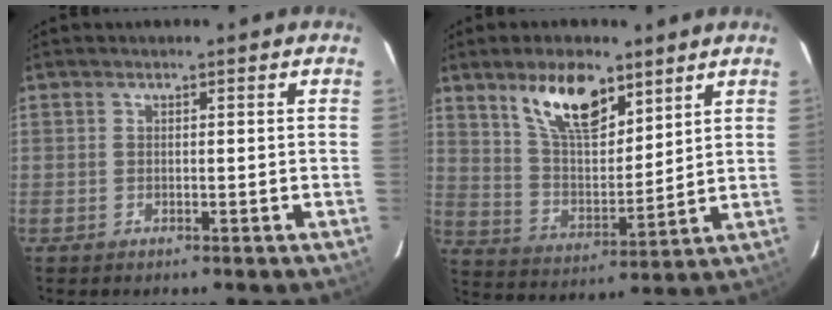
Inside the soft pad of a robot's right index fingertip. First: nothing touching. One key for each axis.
{"total": 13.4, "fx": 8.5, "fy": 5.6, "fz": 8.7, "tx": -0.148, "ty": 0.001, "tz": 0.162}